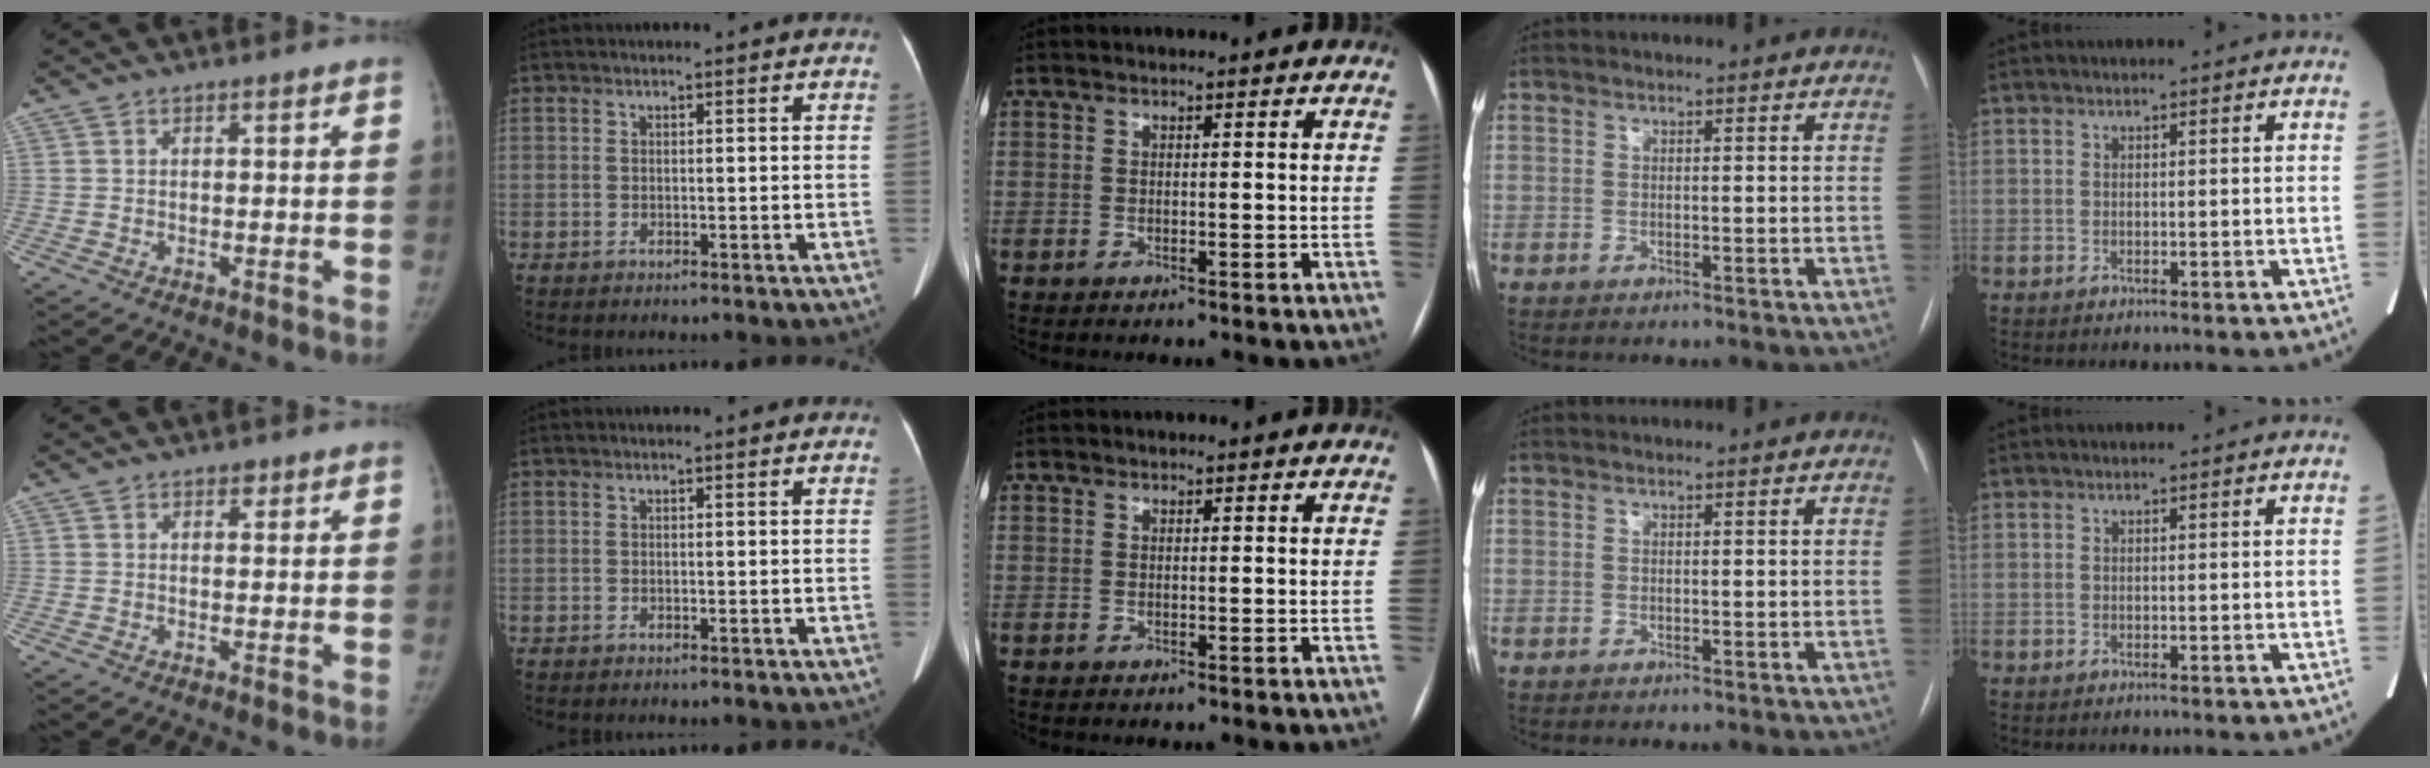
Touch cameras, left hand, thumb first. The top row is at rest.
{"thumb": {"total": 1.1, "force": [0.7, 0.8, 0.5], "torque": [0.003, -0.004, 0.008]}}